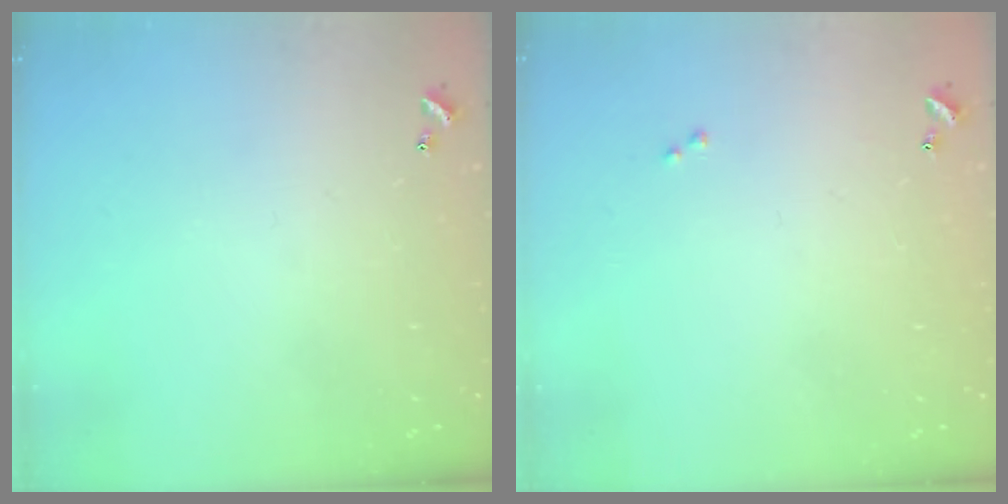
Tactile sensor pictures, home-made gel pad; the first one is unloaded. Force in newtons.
{"total": 0.7, "press": 0.6, "slide": 0.4}